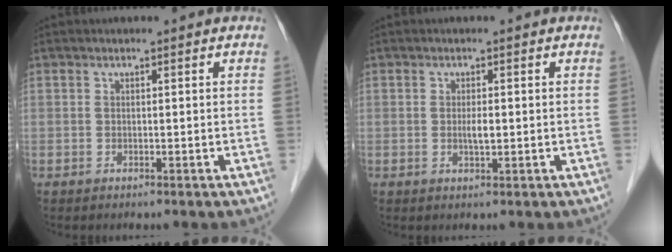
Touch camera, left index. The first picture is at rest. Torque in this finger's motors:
{"motor_torque": [0.50, 0.25, 0.09, 0.03]}